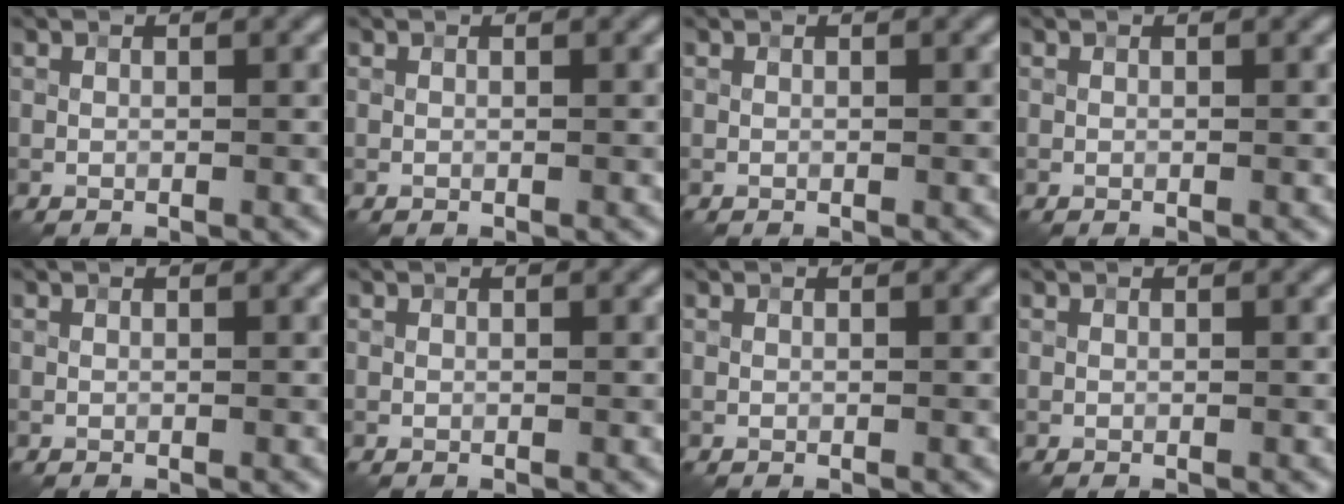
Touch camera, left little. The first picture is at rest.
{"total": 0.0}
{"total": 0.0}
{"total": 0.0}
{"total": 0.0}
{"total": 0.0}
{"total": 0.0}
{"total": 0.0}